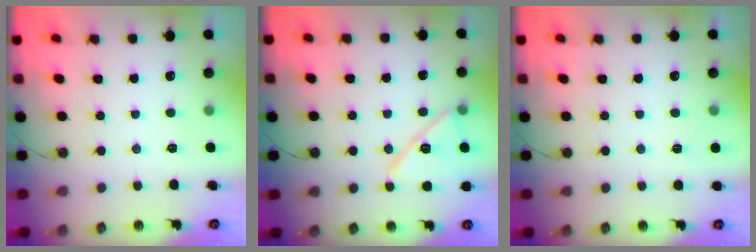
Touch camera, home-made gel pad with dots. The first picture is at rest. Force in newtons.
{"total": 13.9, "press": 13.9, "slide": 0.2}
{"total": 2.1, "press": 2.1, "slide": 0.4}